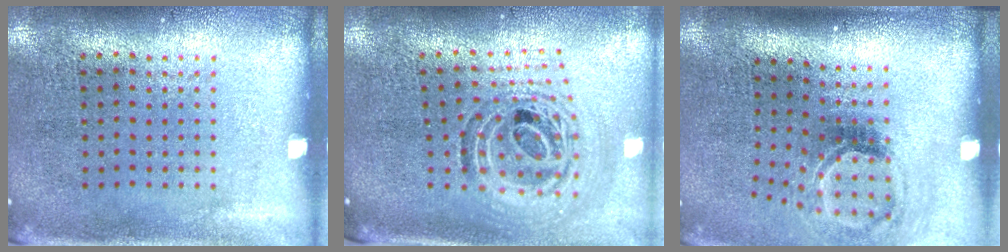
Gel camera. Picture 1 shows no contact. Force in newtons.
{"total": 1.2, "press": 1.1, "slide": 0.5}
{"total": 1.9, "press": 1.2, "slide": 1.4}